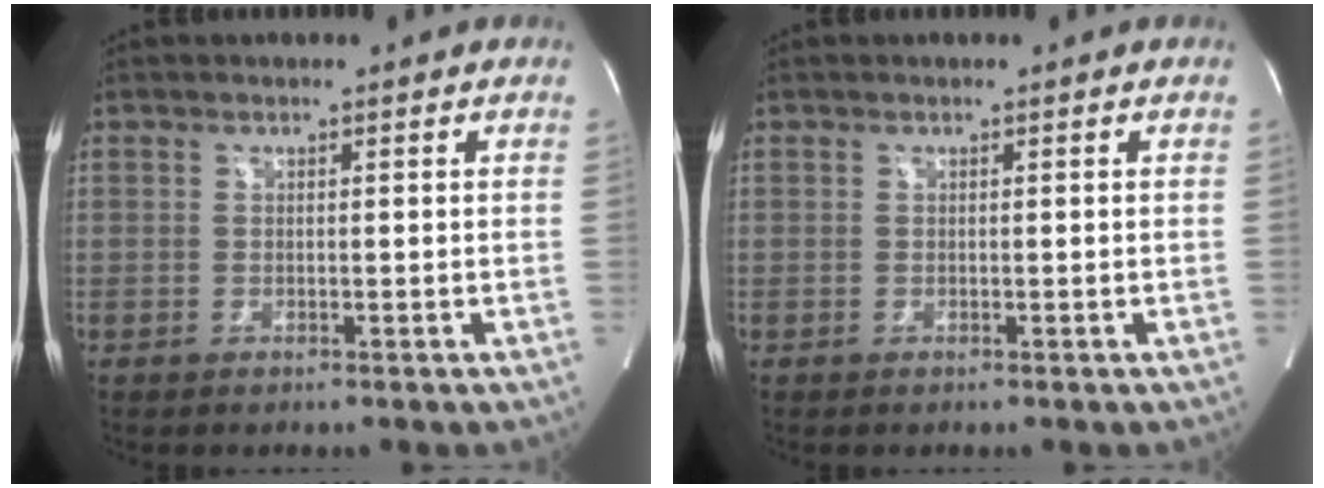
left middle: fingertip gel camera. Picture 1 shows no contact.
{"total": 0.0}